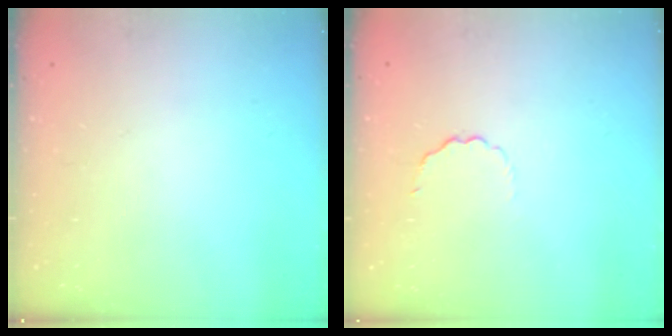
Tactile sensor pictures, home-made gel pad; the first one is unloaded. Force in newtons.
{"total": 2.6, "press": 2.5, "slide": 0.8}